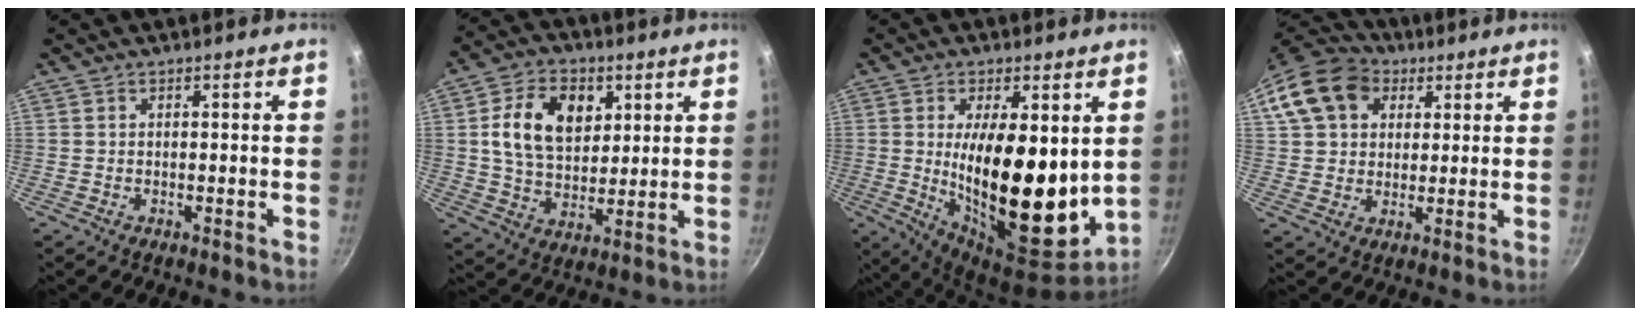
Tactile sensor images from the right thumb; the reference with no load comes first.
{"total": 13.9, "force": [4.0, 9.5, 9.2], "torque": [-0.137, -0.008, 0.066]}
{"total": 20.1, "force": [1.7, 8.6, 18.1], "torque": [-0.267, -0.042, 0.034]}
{"total": 15.6, "force": [5.7, 12.0, 8.2], "torque": [-0.148, 0.024, 0.090]}